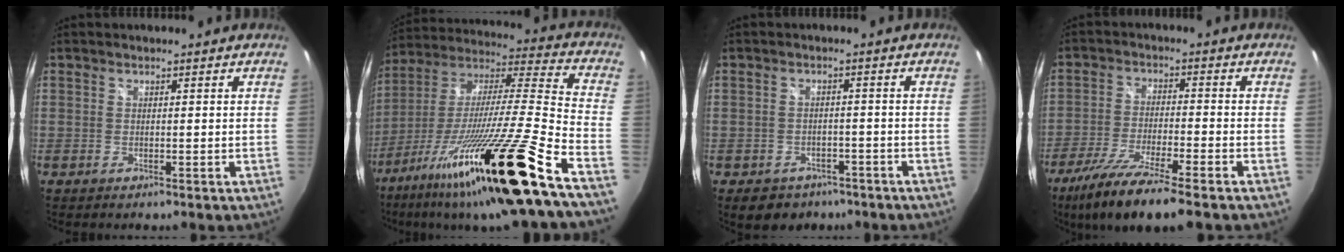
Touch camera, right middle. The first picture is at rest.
{"total": 30.1, "force": [-19.4, -0.7, 23.0], "torque": [-0.368, -0.060, -0.332]}
{"total": 7.2, "force": [-4.8, 4.9, 2.3], "torque": [-0.052, 0.007, -0.057]}
{"total": 13.2, "force": [-9.8, 1.1, 8.8], "torque": [-0.188, -0.034, -0.175]}